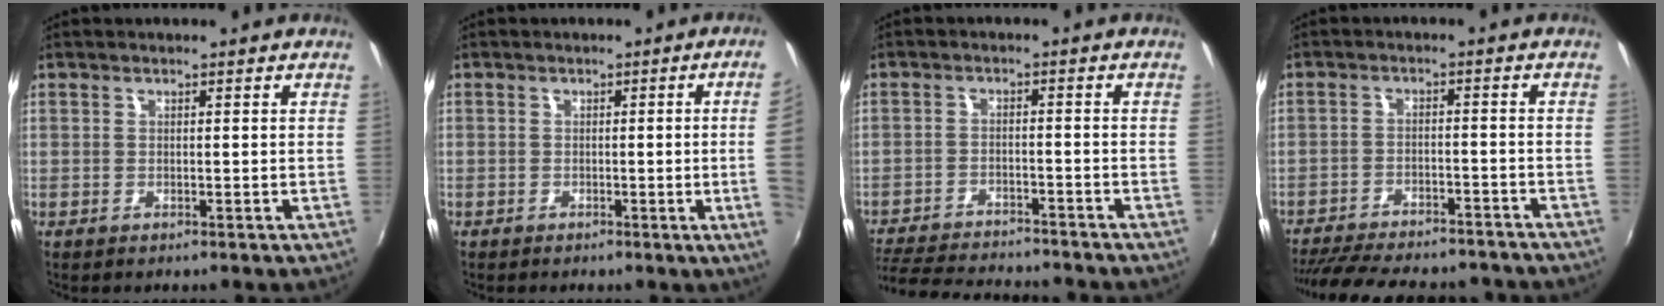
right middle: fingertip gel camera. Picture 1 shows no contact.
{"total": 5.6, "force": [-0.2, -1.6, 5.4], "torque": [-0.075, -0.010, 0.001]}
{"total": 16.1, "force": [-14.3, 3.4, 6.6], "torque": [-0.146, -0.021, -0.216]}
{"total": 20.1, "force": [-17.4, 5.6, 8.3], "torque": [-0.175, -0.015, -0.236]}